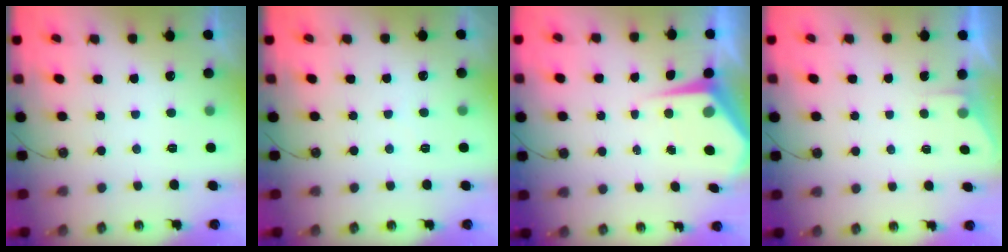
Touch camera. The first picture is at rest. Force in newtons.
{"total": 2.1, "press": 2.0, "slide": 0.4}
{"total": 5.5, "press": 5.5, "slide": 0.4}
{"total": 1.8, "press": 1.8, "slide": 0.3}